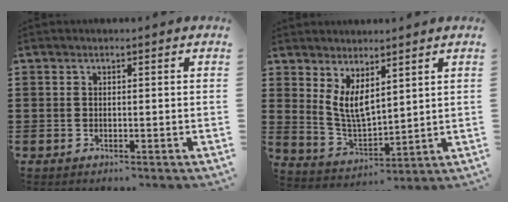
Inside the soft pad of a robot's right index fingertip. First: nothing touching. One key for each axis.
{"total": 5.7, "fx": 3.1, "fy": 2.6, "fz": 4.0, "tx": -0.097, "ty": -0.009, "tz": 0.057}